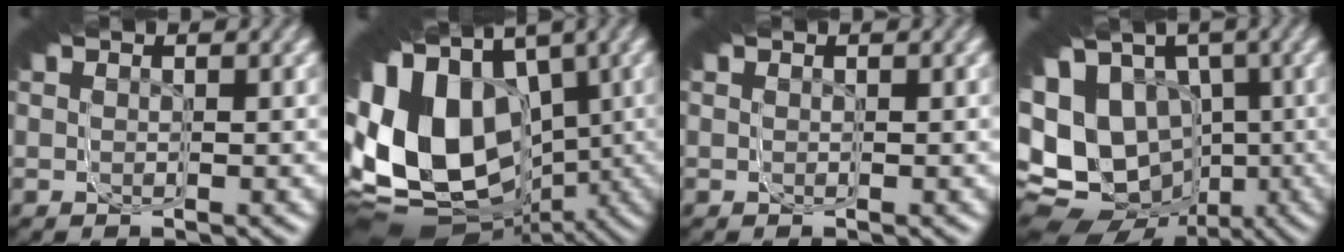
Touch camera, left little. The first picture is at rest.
{"total": 22.2, "force": [-5.1, 14.0, 16.5], "torque": [-0.249, -0.028, -0.071]}
{"total": 0.0}
{"total": 14.7, "force": [-3.6, 9.7, 10.5], "torque": [-0.137, -0.021, -0.057]}